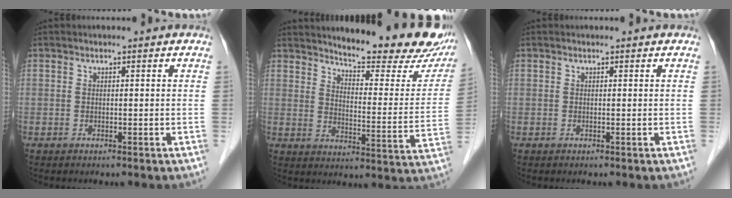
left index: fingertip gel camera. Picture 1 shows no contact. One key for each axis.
{"total": 19.9, "fx": 17.5, "fy": 3.7, "fz": 8.7, "tx": -0.108, "ty": -0.060, "tz": 0.213}
{"total": 0.0}